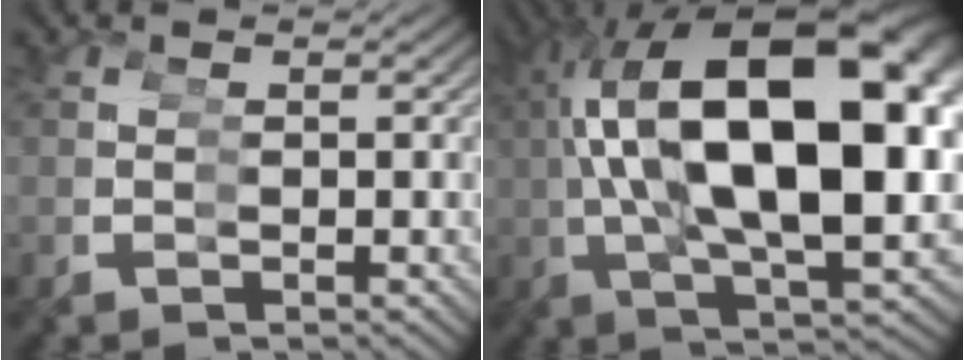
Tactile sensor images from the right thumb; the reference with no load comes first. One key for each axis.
{"total": 21.3, "fx": 1.4, "fy": 10.7, "fz": 18.4, "tx": -0.311, "ty": -0.025, "tz": 0.038}